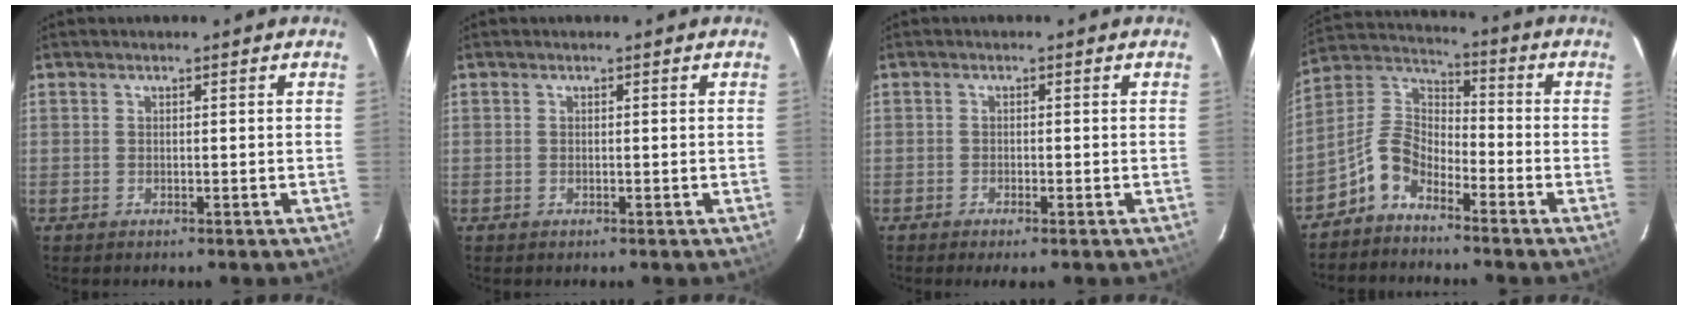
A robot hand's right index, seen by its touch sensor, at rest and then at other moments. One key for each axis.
{"total": 0.0}
{"total": 1.6, "fx": -1.2, "fy": 0.1, "fz": 1.0, "tx": -0.025, "ty": -0.003, "tz": -0.022}
{"total": 7.9, "fx": -5.4, "fy": 4.2, "fz": 3.8, "tx": -0.088, "ty": 0.030, "tz": -0.122}